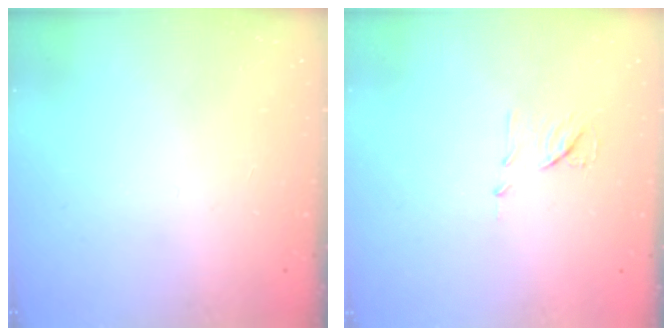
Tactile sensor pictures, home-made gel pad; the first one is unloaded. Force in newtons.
{"total": 6.8, "press": 6.7, "slide": 0.6}